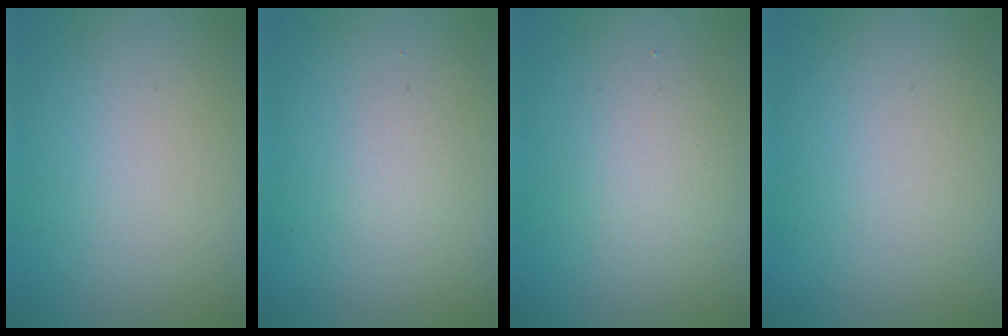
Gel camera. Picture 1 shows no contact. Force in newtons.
{"total": 1.0, "press": 1.0, "slide": 0.0}
{"total": 2.4, "press": 2.4, "slide": 0.0}
{"total": 0.0}